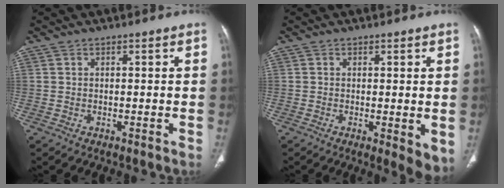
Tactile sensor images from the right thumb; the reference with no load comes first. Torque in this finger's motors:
{"motor_torque": [-0.16, 0.43, 0.13, -0.13, 0.00]}